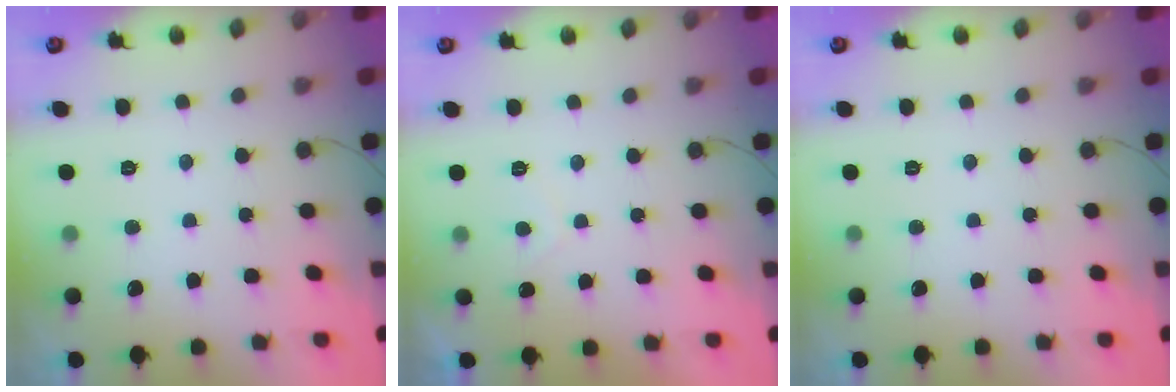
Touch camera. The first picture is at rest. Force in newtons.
{"total": 1.1, "press": 1.0, "slide": 0.5}
{"total": 0.0}